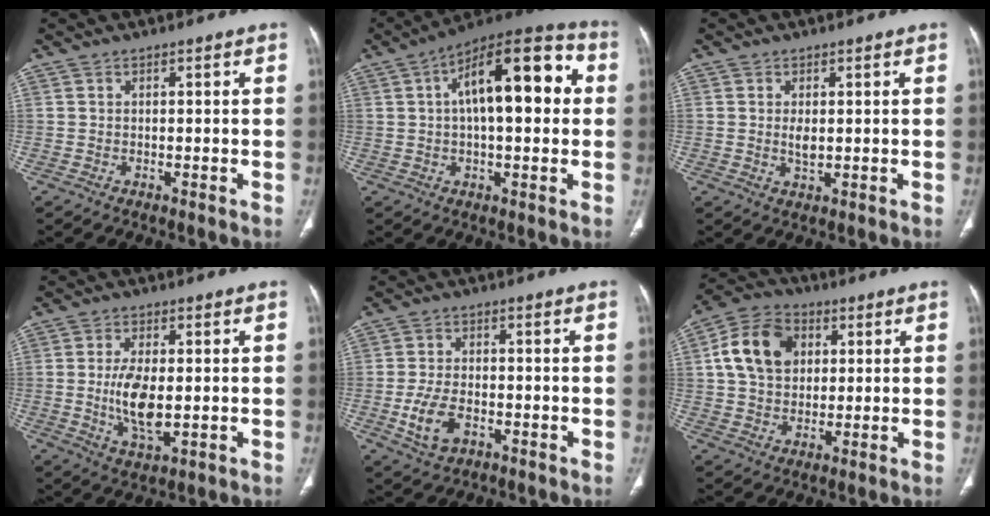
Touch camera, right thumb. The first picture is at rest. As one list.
[{"total": 18.7, "force": [3.2, 7.8, 16.7], "torque": [-0.230, 0.035, 0.039]}, {"total": 2.3, "force": [0.2, 1.1, 2.0], "torque": [-0.038, -0.005, 0.007]}, {"total": 8.6, "force": [-0.5, 3.8, 7.7], "torque": [-0.149, -0.012, -0.004]}, {"total": 6.8, "force": [-2.3, 4.0, 5.0], "torque": [-0.102, 0.009, -0.038]}, {"total": 12.8, "force": [3.0, 9.6, 8.0], "torque": [-0.126, 0.010, 0.047]}]